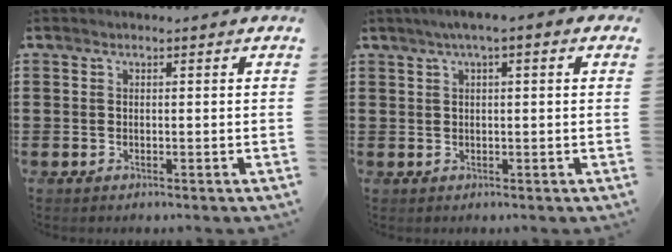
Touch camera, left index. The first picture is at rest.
{"total": 2.1, "force": [0.5, 0.2, 2.1], "torque": [-0.040, 0.002, 0.007]}